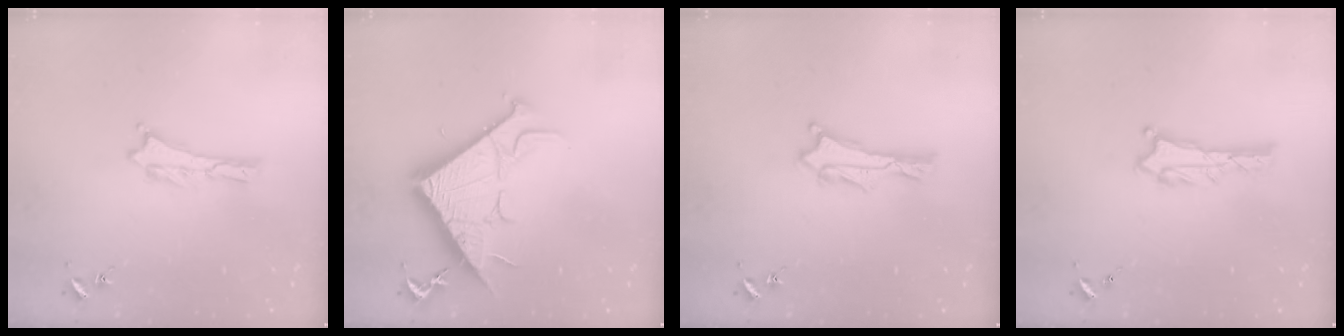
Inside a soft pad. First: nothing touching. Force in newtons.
{"total": 12.4, "press": 12.4, "slide": 0.2}
{"total": 0.9, "press": 0.9, "slide": 0.2}
{"total": 1.3, "press": 1.2, "slide": 0.1}